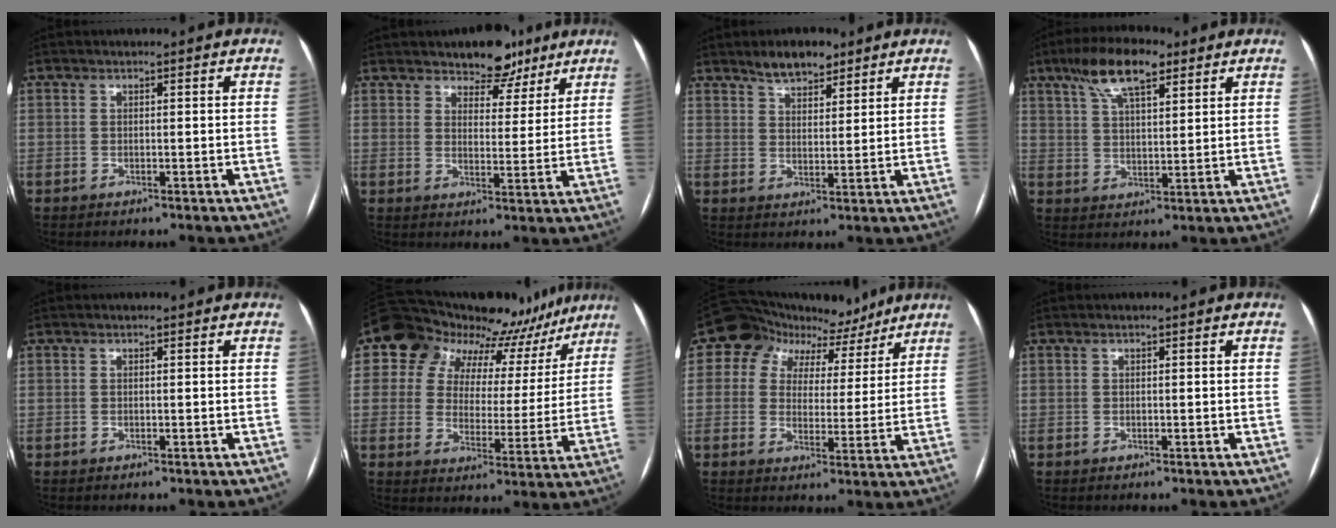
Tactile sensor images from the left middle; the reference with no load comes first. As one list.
[{"total": 7.0, "force": [5.5, 3.6, 2.5], "torque": [-0.022, 0.003, 0.081]}, {"total": 5.7, "force": [4.4, 2.3, 2.6], "torque": [-0.044, 0.007, 0.078]}, {"total": 10.0, "force": [6.3, 3.2, 7.1], "torque": [-0.134, 0.020, 0.112]}, {"total": 0.0}, {"total": 17.5, "force": [12.9, 10.1, 6.0], "torque": [-0.072, 0.040, 0.148]}, {"total": 9.9, "force": [6.7, 6.3, 3.6], "torque": [-0.047, 0.037, 0.094]}, {"total": 0.0}]